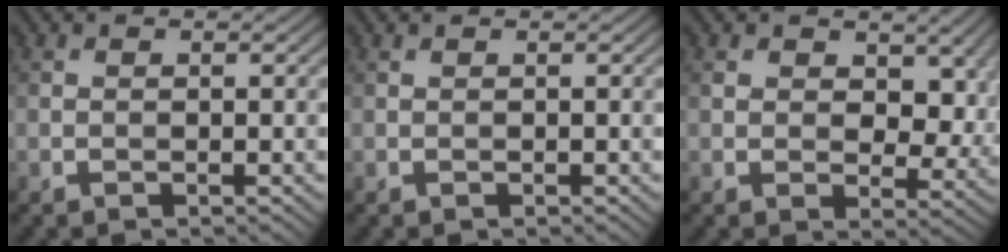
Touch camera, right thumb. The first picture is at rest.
{"total": 0.0}
{"total": 7.9, "force": [1.9, 5.2, 5.6], "torque": [-0.111, -0.012, 0.029]}